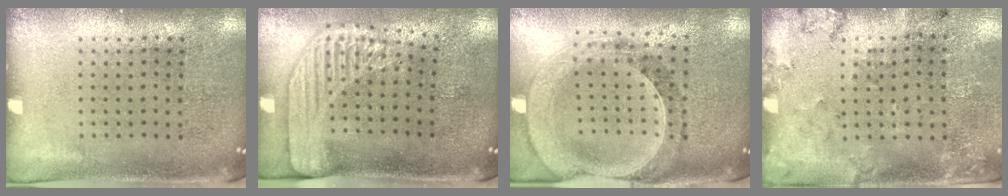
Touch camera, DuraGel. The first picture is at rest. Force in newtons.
{"total": 2.2, "press": 1.7, "slide": 1.3}
{"total": 1.5, "press": 1.4, "slide": 0.4}
{"total": 2.0, "press": 1.3, "slide": 1.5}